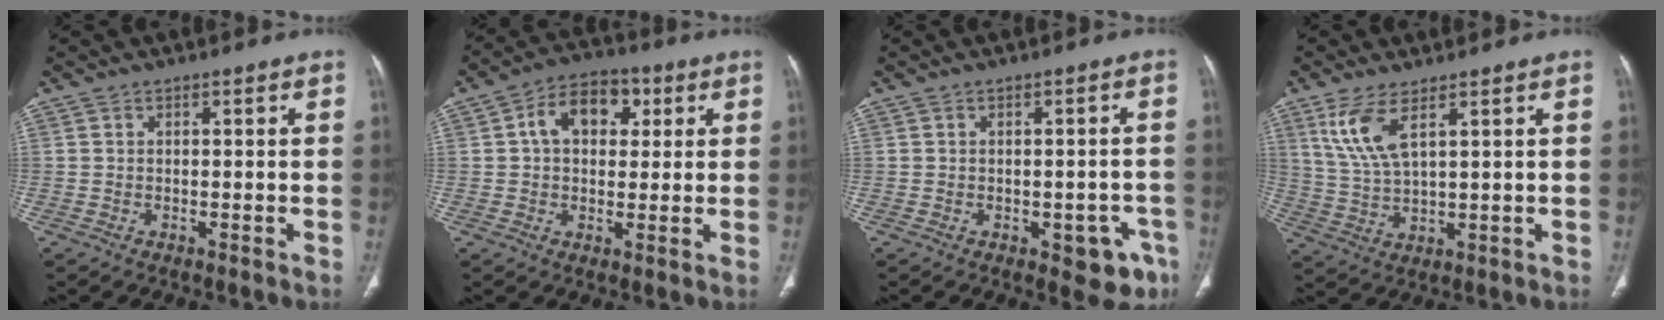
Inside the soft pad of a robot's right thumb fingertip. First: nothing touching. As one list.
[{"total": 10.0, "force": [2.6, 7.1, 6.6], "torque": [-0.078, 0.013, 0.035]}, {"total": 6.7, "force": [-3.1, 3.7, 4.7], "torque": [-0.025, 0.013, -0.031]}, {"total": 7.8, "force": [4.0, 2.4, 6.2], "torque": [-0.139, -0.016, 0.095]}]